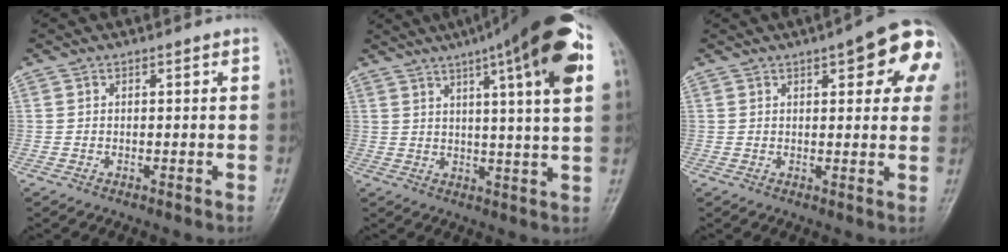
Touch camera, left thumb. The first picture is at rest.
{"total": 19.6, "force": [9.4, 2.5, 17.0], "torque": [-0.240, -0.007, 0.125]}
{"total": 13.6, "force": [5.3, 5.0, 11.5], "torque": [-0.102, 0.001, 0.053]}